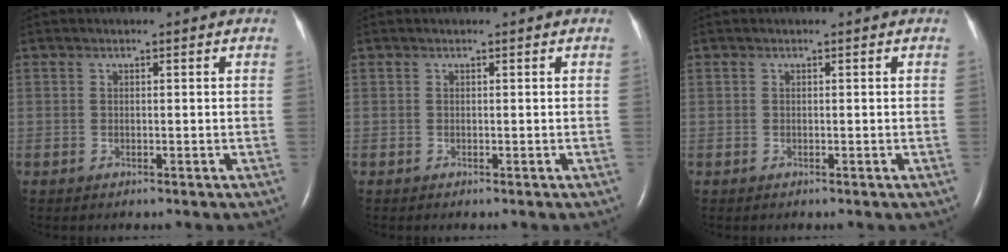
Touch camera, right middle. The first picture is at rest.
{"total": 0.0}
{"total": 0.0}